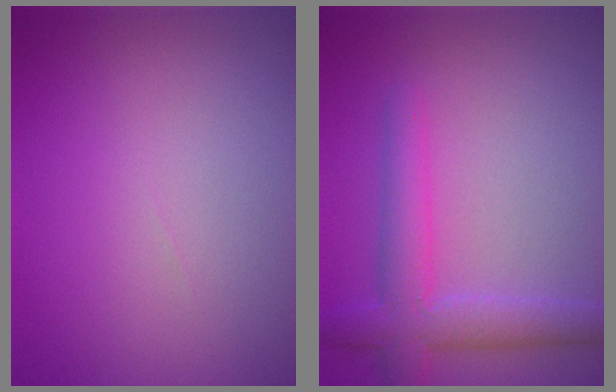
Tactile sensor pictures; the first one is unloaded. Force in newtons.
{"total": 4.1, "press": 4.1, "slide": 0.1}